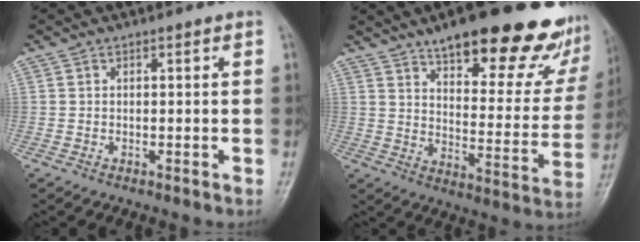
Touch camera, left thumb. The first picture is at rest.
{"total": 27.2, "force": [18.6, 9.0, 17.7], "torque": [-0.198, -0.074, 0.249]}